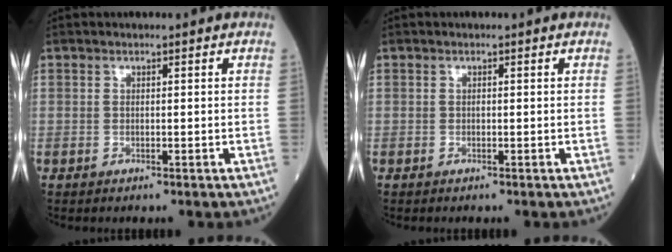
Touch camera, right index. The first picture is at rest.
{"total": 0.0}